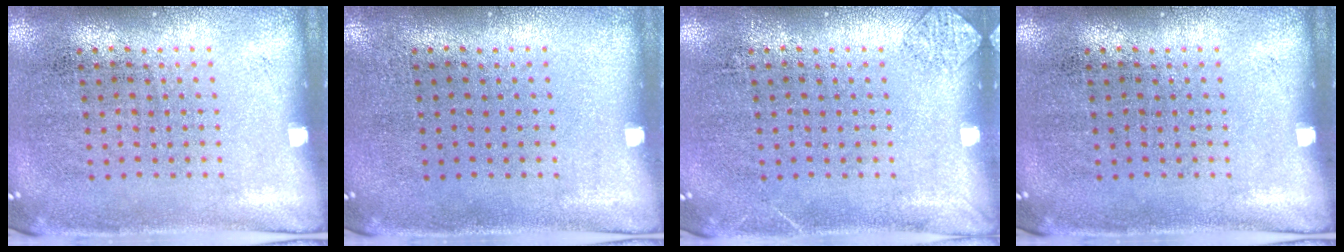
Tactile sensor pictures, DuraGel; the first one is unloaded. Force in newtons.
{"total": 0.0}
{"total": 0.8, "press": 0.8, "slide": 0.1}
{"total": 0.0}